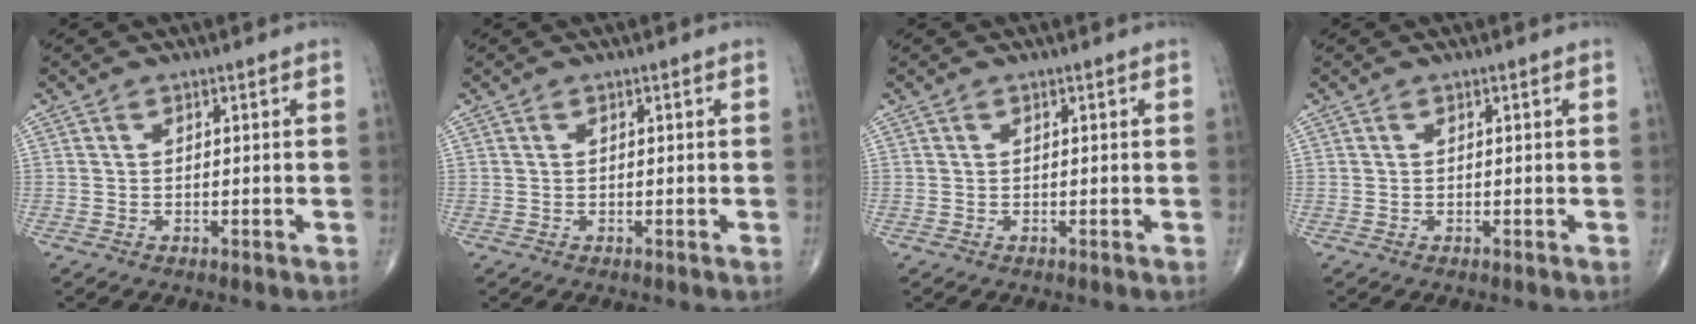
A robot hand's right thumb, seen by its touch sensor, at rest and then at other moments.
{"total": 0.0}
{"total": 0.0}
{"total": 0.0}